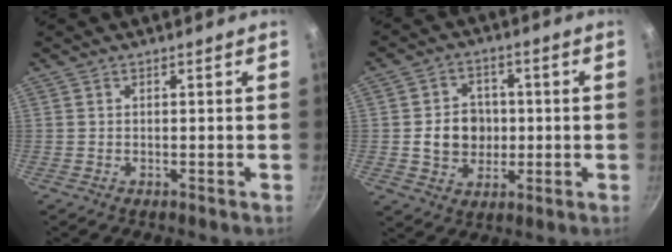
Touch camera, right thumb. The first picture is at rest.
{"total": 8.9, "force": [-0.3, 7.7, 4.5], "torque": [-0.043, 0.008, -0.004]}